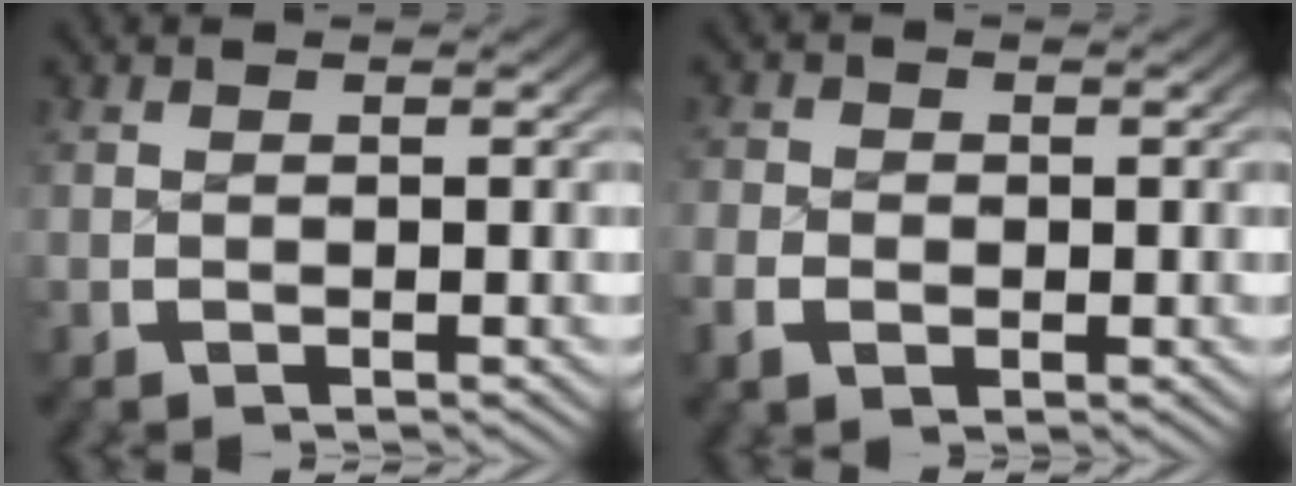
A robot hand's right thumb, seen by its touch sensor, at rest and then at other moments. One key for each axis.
{"total": 2.2, "fx": -0.5, "fy": 1.8, "fz": 1.1, "tx": -0.020, "ty": 0.003, "tz": -0.013}